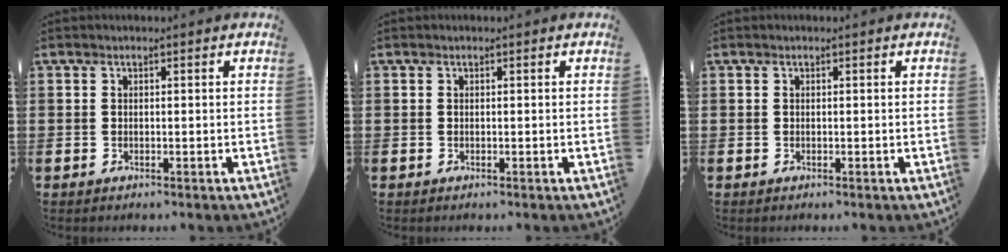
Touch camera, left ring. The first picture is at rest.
{"total": 0.0}
{"total": 0.0}